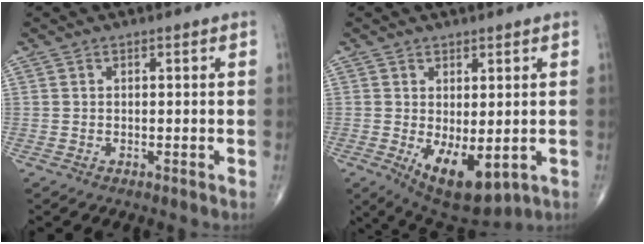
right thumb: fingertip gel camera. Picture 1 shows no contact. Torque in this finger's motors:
{"motor_torque": [1.55, 1.33, 0.27, -0.40, 0.36]}